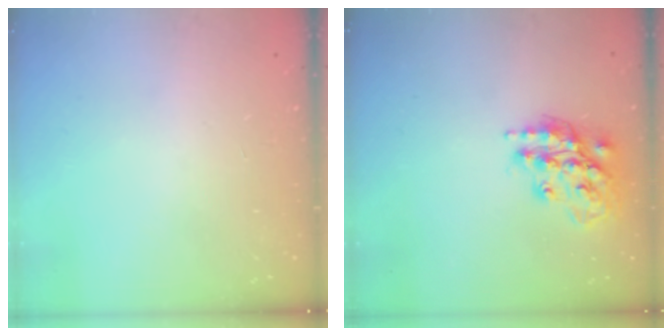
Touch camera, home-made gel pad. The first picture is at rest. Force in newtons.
{"total": 17.5, "press": 17.4, "slide": 1.4}